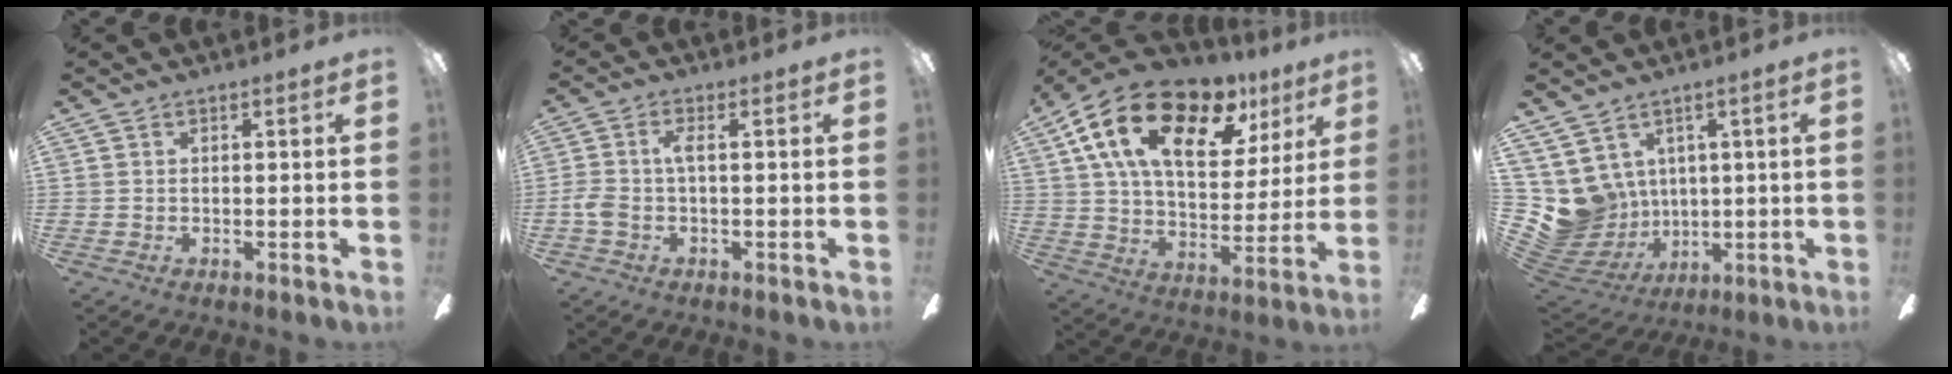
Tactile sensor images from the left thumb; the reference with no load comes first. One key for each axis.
{"total": 4.4, "fx": -0.9, "fy": 1.5, "fz": 4.0, "tx": -0.095, "ty": 0.005, "tz": -0.025}
{"total": 23.2, "fx": 12.2, "fy": 12.0, "fz": 15.5, "tx": -0.275, "ty": -0.048, "tz": 0.206}
{"total": 9.2, "fx": 2.2, "fy": 8.8, "fz": 1.7, "tx": -0.088, "ty": -0.038, "tz": 0.049}